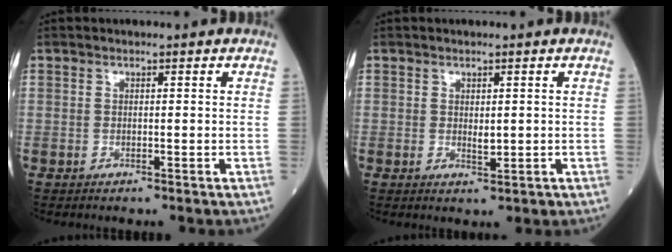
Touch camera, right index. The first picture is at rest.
{"total": 1.4, "force": [0.1, 0.3, 1.3], "torque": [-0.023, -0.006, 0.006]}